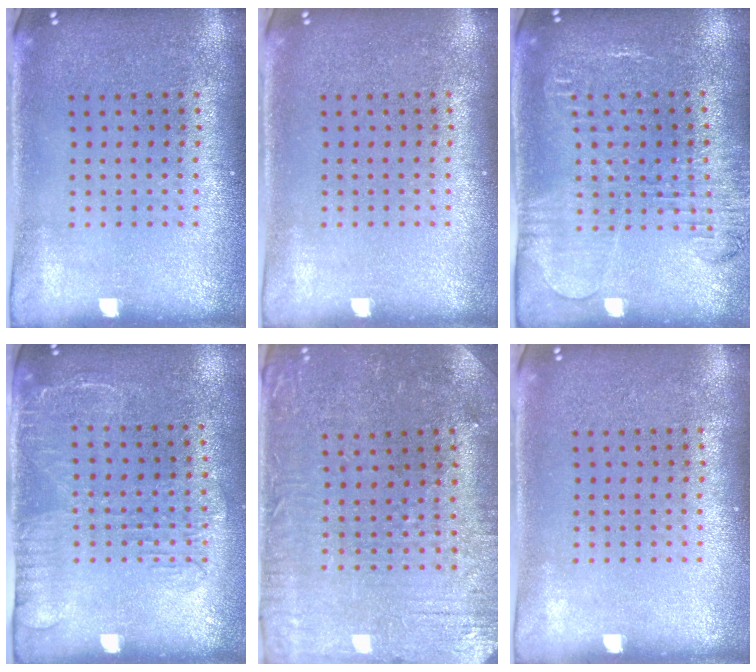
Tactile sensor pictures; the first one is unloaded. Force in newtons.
{"total": 0.0}
{"total": 1.8, "press": 1.8, "slide": 0.4}
{"total": 1.6, "press": 1.2, "slide": 1.1}
{"total": 0.9, "press": 0.7, "slide": 0.5}
{"total": 0.0}